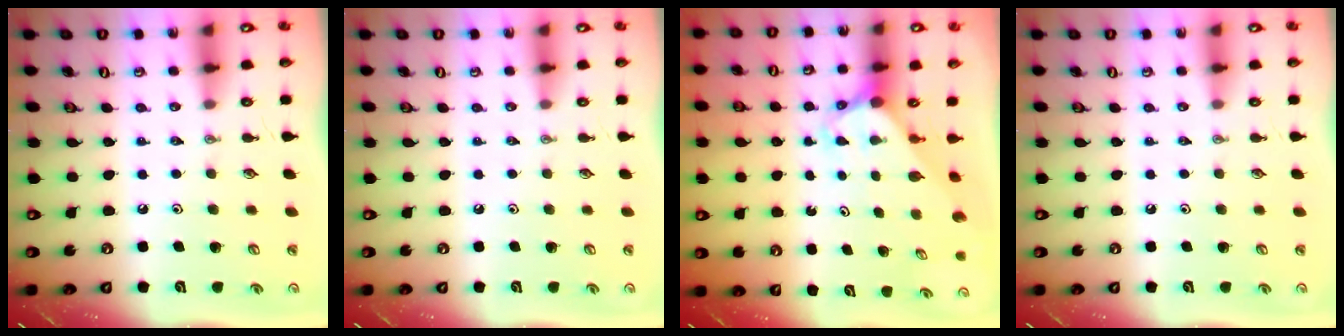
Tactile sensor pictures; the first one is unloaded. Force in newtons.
{"total": 0.0}
{"total": 3.2, "press": 3.2, "slide": 0.2}
{"total": 0.0}